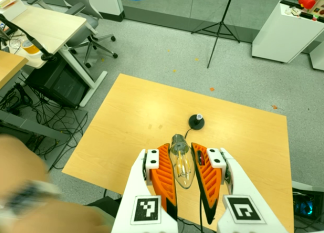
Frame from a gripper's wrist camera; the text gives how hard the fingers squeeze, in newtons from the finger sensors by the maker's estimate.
{"total": 21.5, "left": 23.5, "right": 19.6}